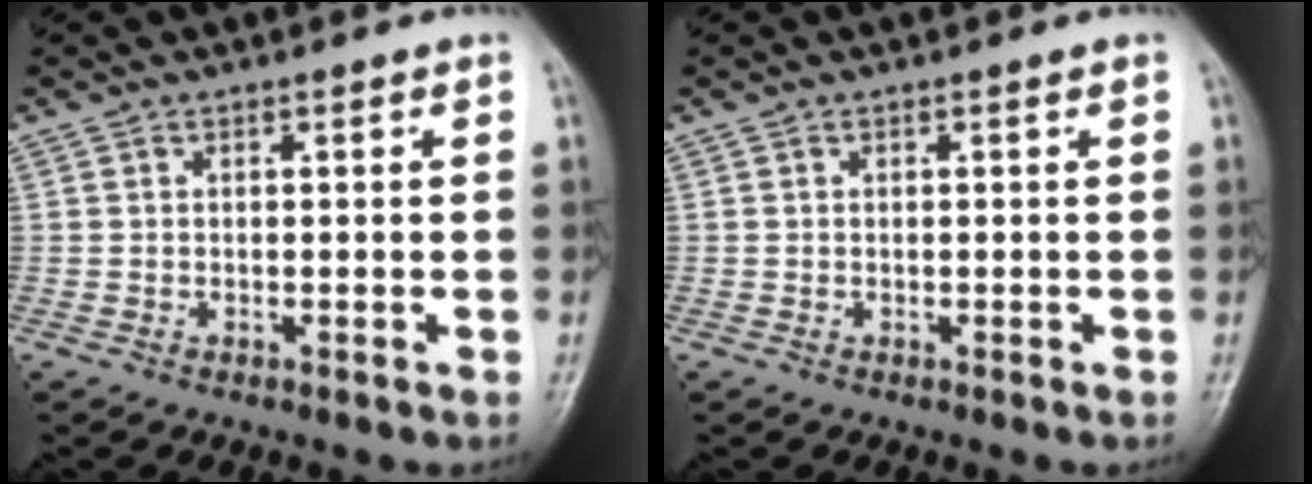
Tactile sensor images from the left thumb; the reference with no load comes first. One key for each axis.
{"total": 0.0}